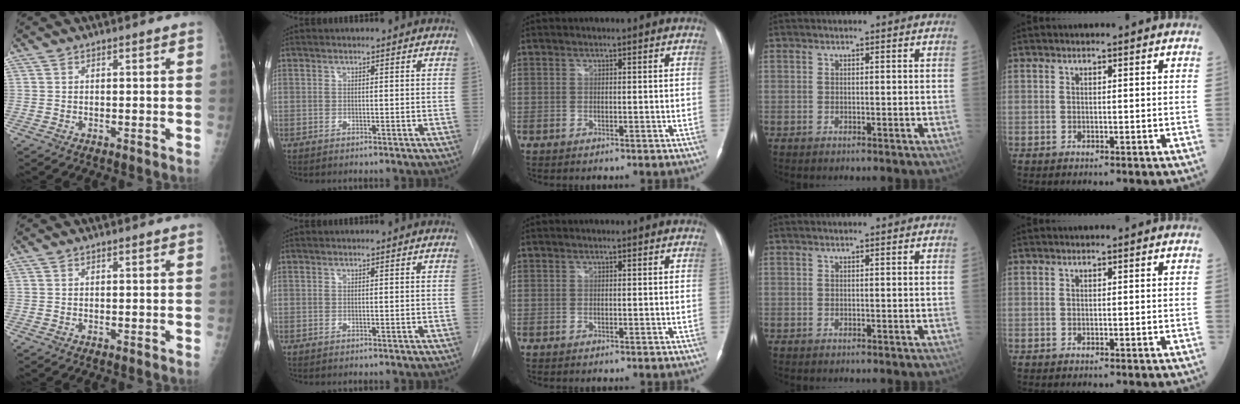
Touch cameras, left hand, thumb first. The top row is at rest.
{}